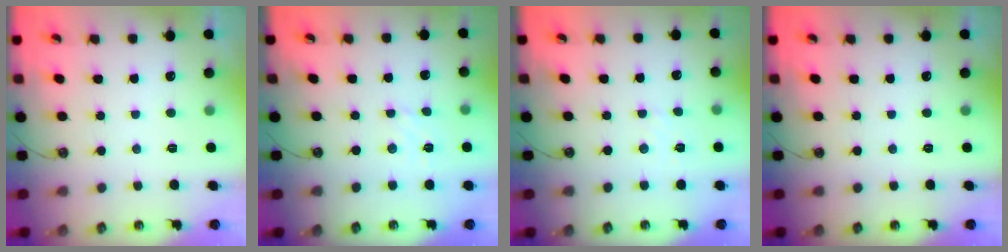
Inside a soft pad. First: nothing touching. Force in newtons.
{"total": 1.8, "press": 1.7, "slide": 0.5}
{"total": 2.9, "press": 2.9, "slide": 0.4}
{"total": 0.0}